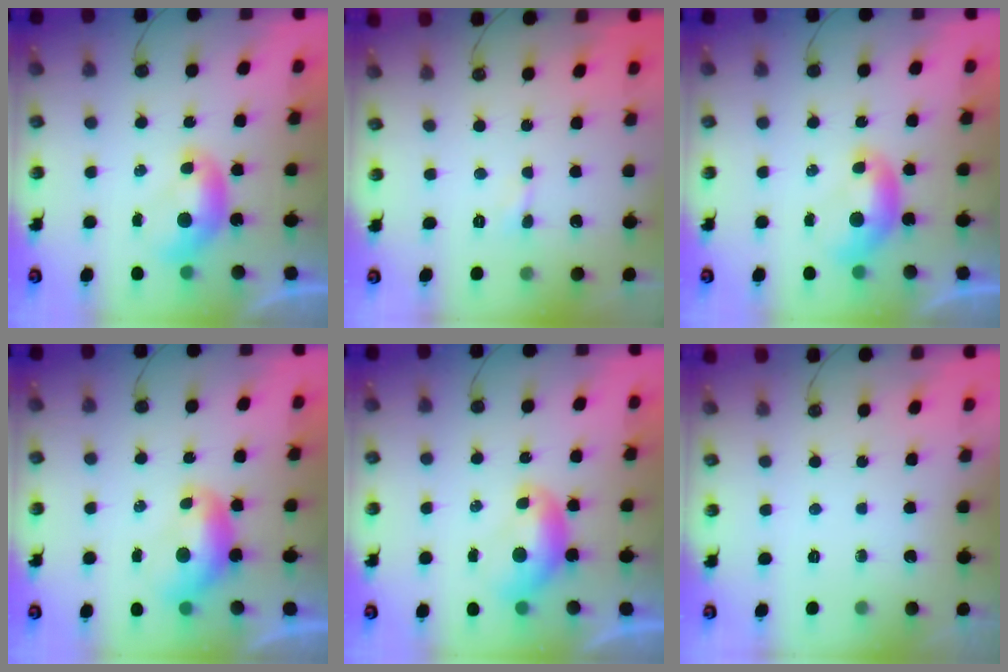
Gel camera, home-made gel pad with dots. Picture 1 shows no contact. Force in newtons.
{"total": 0.8, "press": 0.8, "slide": 0.3}
{"total": 0.0}
{"total": 0.0}
{"total": 1.1, "press": 1.1, "slide": 0.2}
{"total": 0.0}